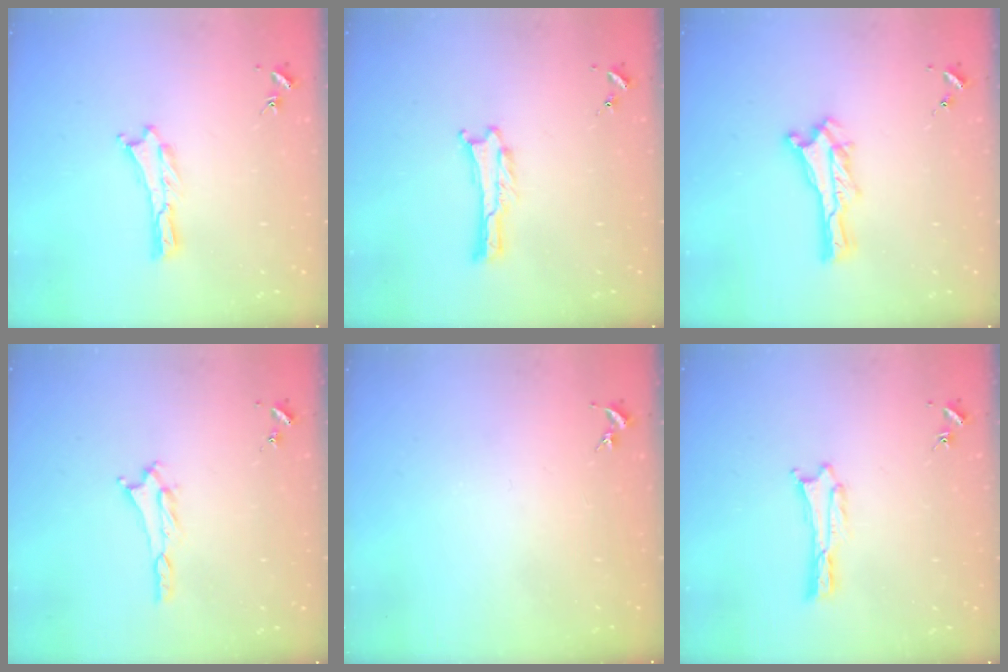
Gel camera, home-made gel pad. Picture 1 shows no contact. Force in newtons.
{"total": 0.0}
{"total": 0.0}
{"total": 1.3, "press": 1.3, "slide": 0.2}
{"total": 0.0}
{"total": 0.0}